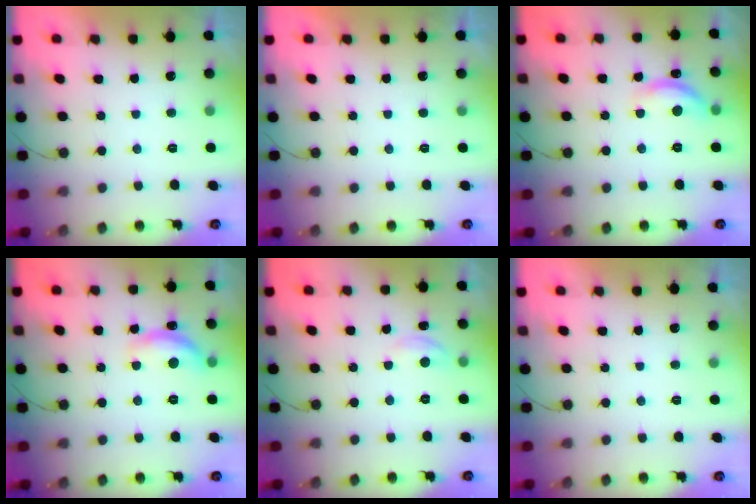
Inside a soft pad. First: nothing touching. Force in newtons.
{"total": 0.0}
{"total": 12.1, "press": 12.1, "slide": 0.7}
{"total": 12.3, "press": 12.3, "slide": 0.8}
{"total": 4.1, "press": 4.1, "slide": 0.4}
{"total": 0.0}